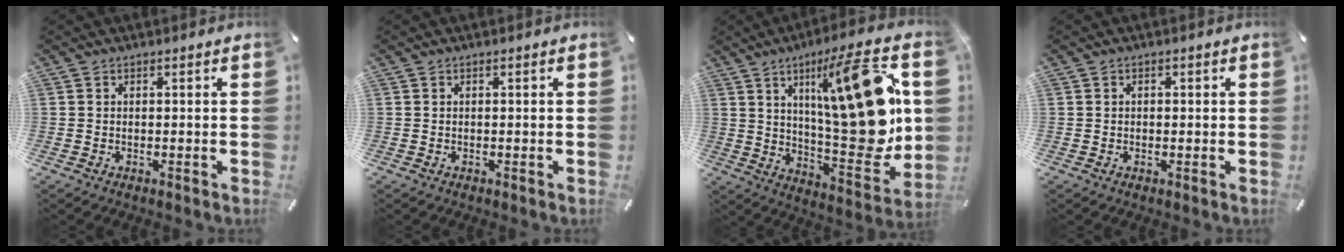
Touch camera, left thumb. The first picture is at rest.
{"total": 0.0}
{"total": 27.8, "force": [7.3, 8.8, 25.3], "torque": [-0.381, -0.045, 0.112]}
{"total": 0.7, "force": [-0.1, 0.6, 0.4], "torque": [-0.007, 0.005, -0.003]}